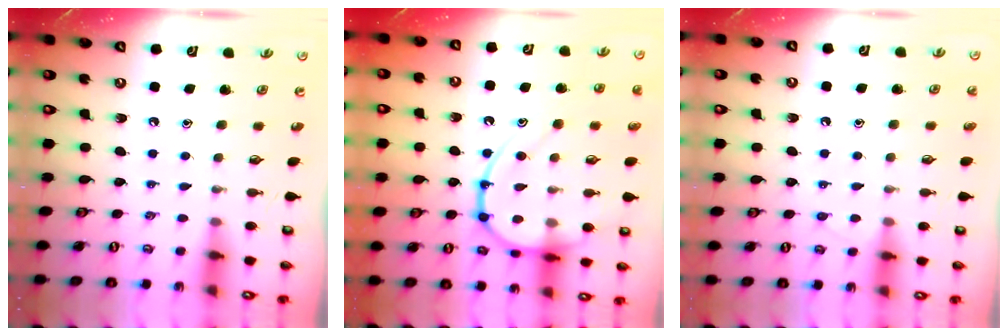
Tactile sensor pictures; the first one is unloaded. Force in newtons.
{"total": 18.0, "press": 17.9, "slide": 1.7}
{"total": 5.4, "press": 5.4, "slide": 0.6}